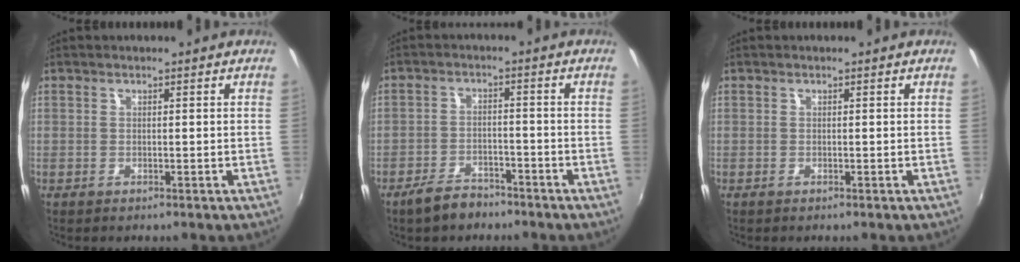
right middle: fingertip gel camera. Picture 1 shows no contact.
{"total": 5.7, "force": [-4.6, 2.6, 2.2], "torque": [-0.060, 0.007, -0.072]}
{"total": 0.0}